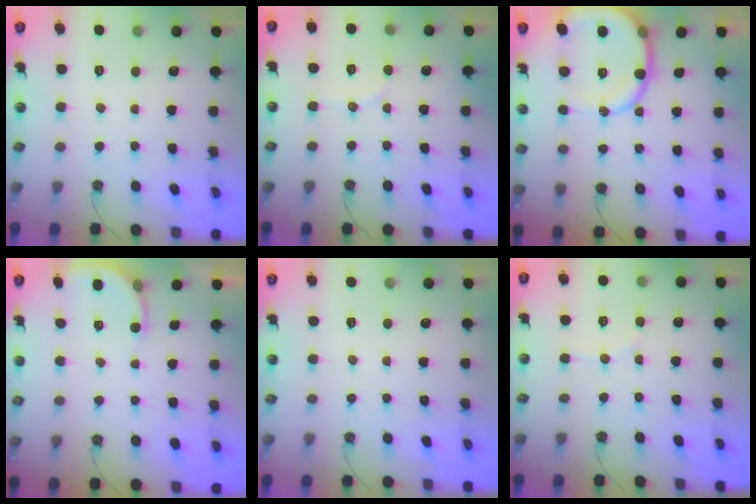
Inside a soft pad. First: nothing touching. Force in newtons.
{"total": 5.7, "press": 5.7, "slide": 0.6}
{"total": 12.1, "press": 12.0, "slide": 1.7}
{"total": 3.1, "press": 3.1, "slide": 0.3}
{"total": 0.0}
{"total": 5.3, "press": 5.2, "slide": 0.7}